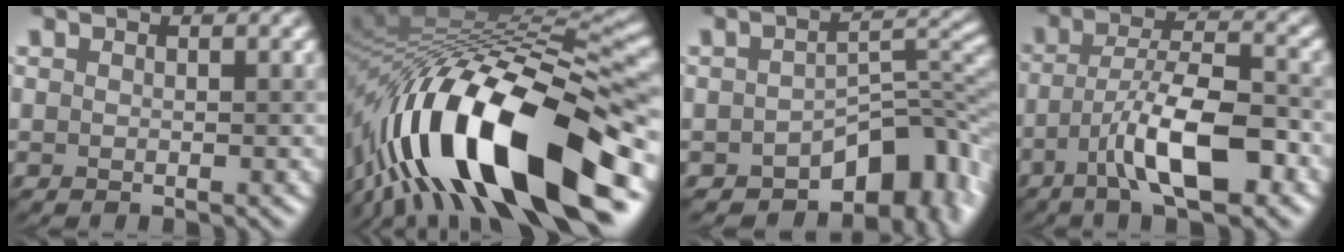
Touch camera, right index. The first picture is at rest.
{"total": 17.5, "force": [-7.1, 6.2, 14.8], "torque": [-0.257, 0.017, -0.118]}
{"total": 9.2, "force": [-4.9, 4.9, 6.0], "torque": [-0.055, -0.004, -0.075]}
{"total": 8.0, "force": [-3.5, 2.2, 6.9], "torque": [-0.124, 0.012, -0.065]}